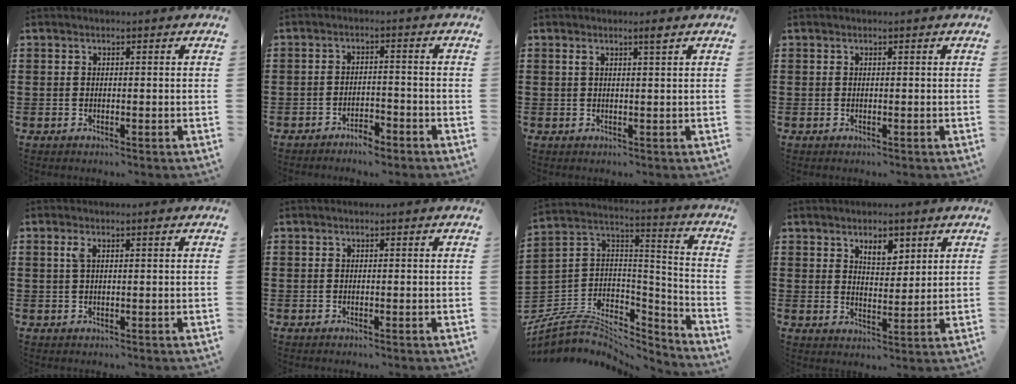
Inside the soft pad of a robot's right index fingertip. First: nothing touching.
{"total": 2.7, "force": [-2.6, 0.4, 0.5], "torque": [-0.016, 0.004, -0.054]}
{"total": 1.8, "force": [1.0, -0.1, 1.5], "torque": [-0.023, -0.005, 0.014]}
{"total": 0.0}
{"total": 2.0, "force": [0.7, 0.4, 1.8], "torque": [-0.037, 0.004, 0.009]}
{"total": 0.0}
{"total": 6.4, "force": [-4.6, 3.9, 2.2], "torque": [-0.059, -0.003, -0.090]}
{"total": 4.0, "force": [2.7, 1.9, 2.3], "torque": [-0.028, -0.002, 0.044]}